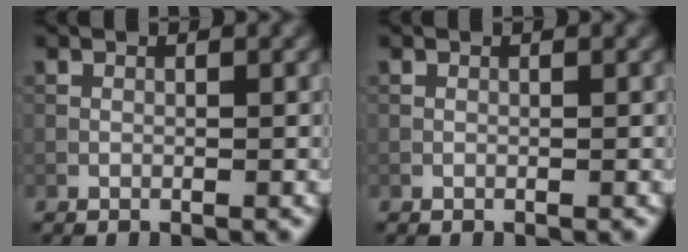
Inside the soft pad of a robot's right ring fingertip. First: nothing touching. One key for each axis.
{"total": 0.0}